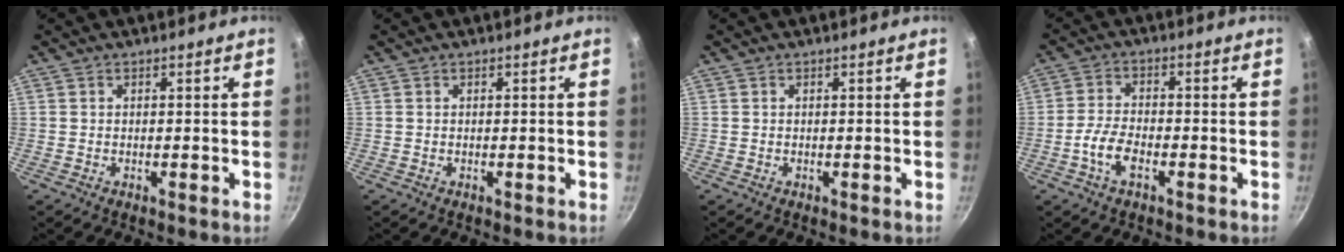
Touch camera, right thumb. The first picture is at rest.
{"total": 0.0}
{"total": 0.0}
{"total": 5.7, "force": [-2.3, 2.7, 4.4], "torque": [-0.092, 0.019, -0.051]}